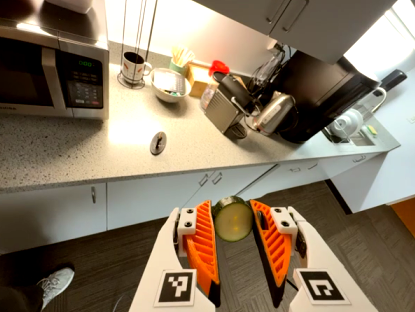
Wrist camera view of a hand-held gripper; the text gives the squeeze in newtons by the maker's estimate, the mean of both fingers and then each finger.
{"total": 8.4, "left": 7.8, "right": 8.9}